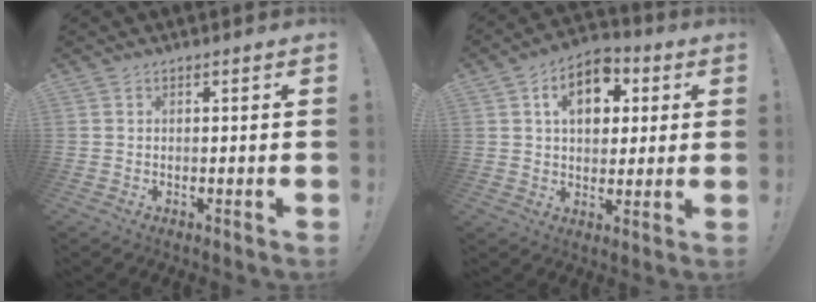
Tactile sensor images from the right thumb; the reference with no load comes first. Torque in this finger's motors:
{"motor_torque": [1.24, 1.30, 0.08, 0.08, 0.04]}